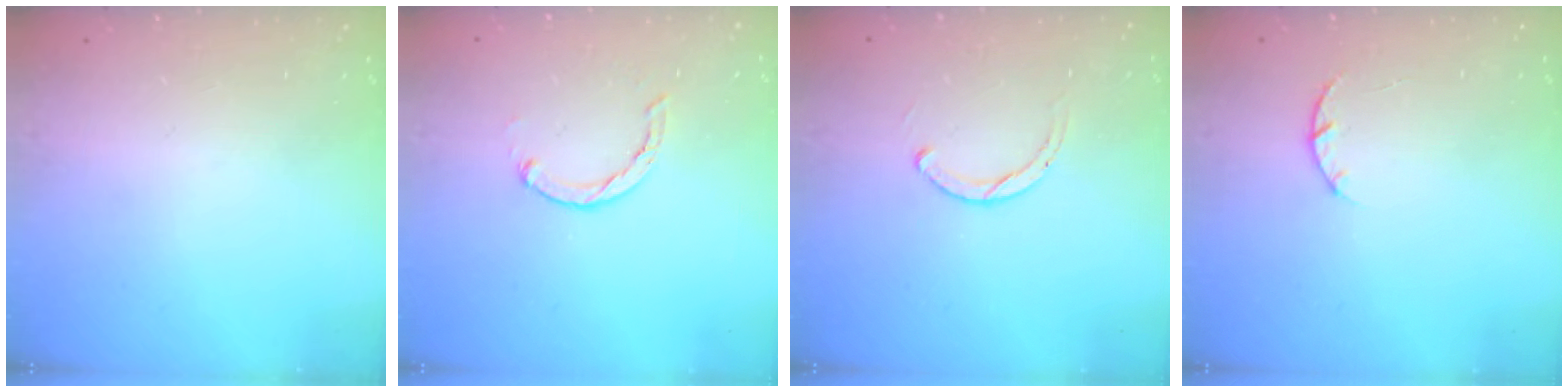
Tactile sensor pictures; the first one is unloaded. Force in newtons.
{"total": 2.0, "press": 2.0, "slide": 0.4}
{"total": 1.9, "press": 1.9, "slide": 0.2}
{"total": 2.9, "press": 2.9, "slide": 0.5}